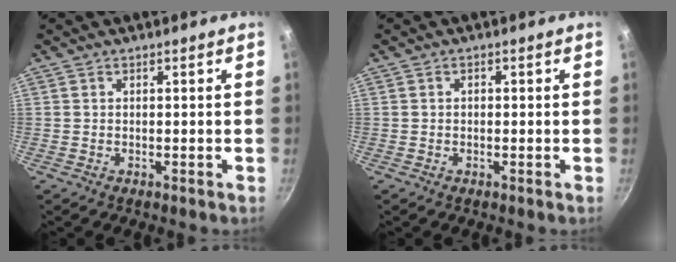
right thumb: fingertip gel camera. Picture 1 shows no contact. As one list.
[{"total": 0.7, "force": [0.0, 0.6, 0.5], "torque": [-0.006, 0.005, 0.000]}]